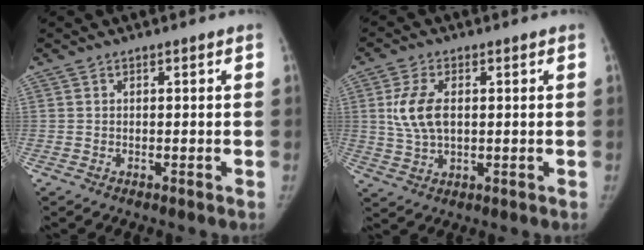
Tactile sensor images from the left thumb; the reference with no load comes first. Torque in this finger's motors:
{"motor_torque": [-0.22, 0.48, 0.81, -0.10, 0.19]}